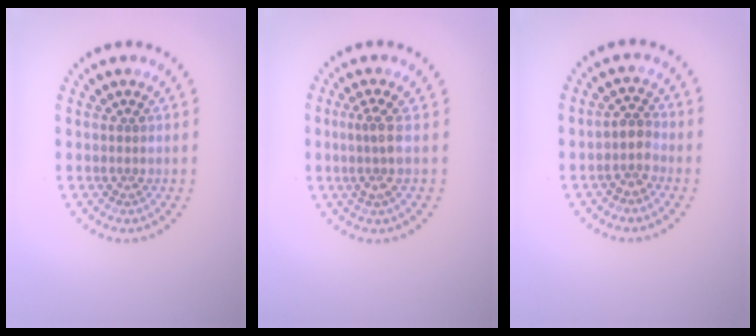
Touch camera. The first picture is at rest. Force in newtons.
{"total": 2.1, "press": 1.6, "slide": 1.4}
{"total": 2.0, "press": 1.6, "slide": 1.3}